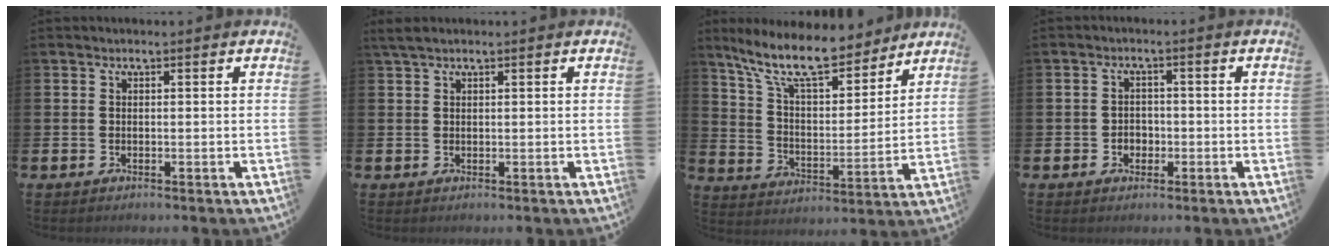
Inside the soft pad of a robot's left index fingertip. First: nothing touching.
{"total": 1.7, "force": [1.3, 0.3, 1.0], "torque": [-0.027, 0.006, 0.024]}
{"total": 12.2, "force": [10.3, 3.2, 5.8], "torque": [-0.137, -0.058, 0.179]}
{"total": 2.2, "force": [-0.7, 1.9, 0.7], "torque": [-0.005, 0.001, -0.021]}